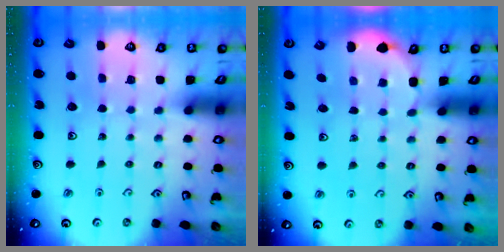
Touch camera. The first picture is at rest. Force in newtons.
{"total": 2.4, "press": 1.0, "slide": 2.1}